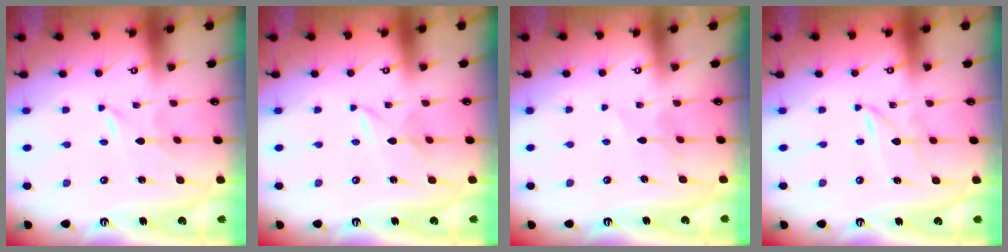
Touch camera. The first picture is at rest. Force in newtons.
{"total": 3.0, "press": 3.0, "slide": 0.1}
{"total": 5.8, "press": 5.8, "slide": 0.7}
{"total": 1.5, "press": 1.5, "slide": 0.2}